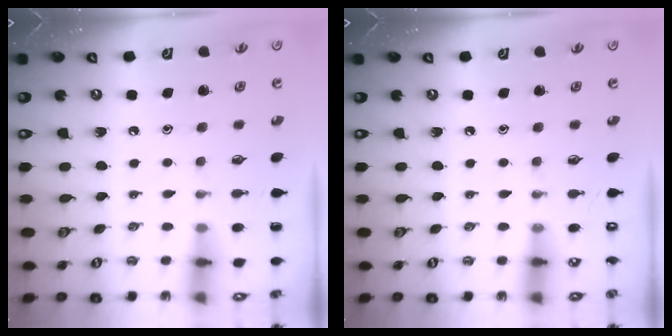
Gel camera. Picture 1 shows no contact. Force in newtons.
{"total": 0.0}